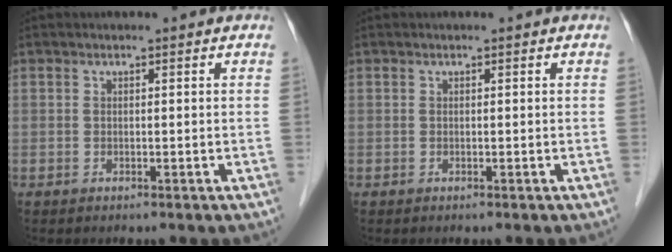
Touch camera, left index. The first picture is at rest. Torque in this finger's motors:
{"motor_torque": [0.00, 0.00, 0.00, 0.00]}